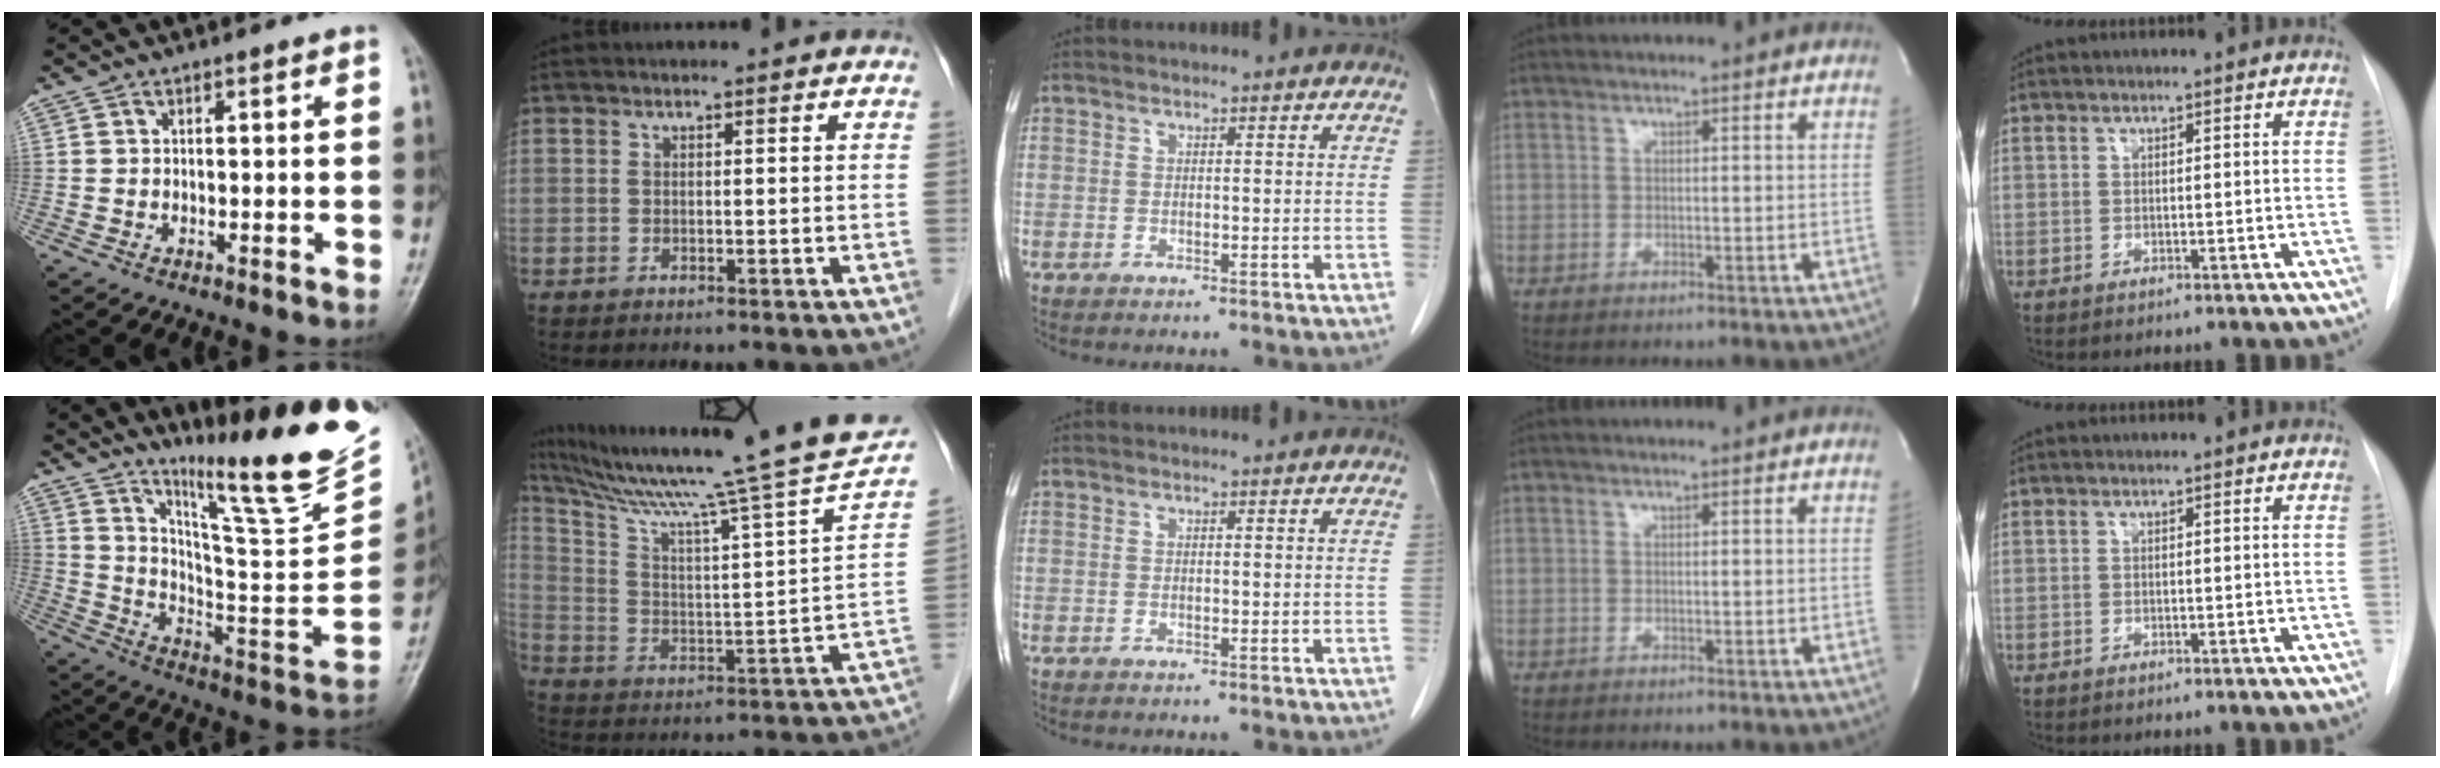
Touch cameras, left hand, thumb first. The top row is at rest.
{"thumb": {"total": 23.1, "force": [18.0, 1.8, 14.3], "torque": [-0.197, -0.134, 0.283]}, "index": {"total": 24.2, "force": [20.9, -2.5, 11.9], "torque": [-0.205, -0.055, 0.303]}}